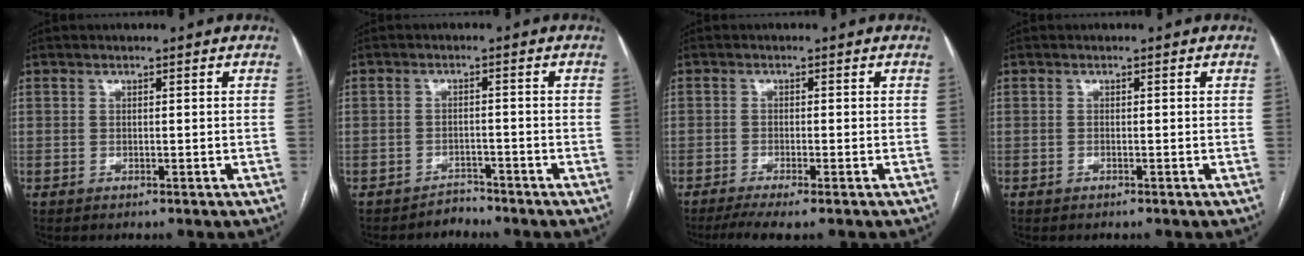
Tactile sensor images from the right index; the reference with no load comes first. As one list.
[{"total": 2.2, "force": [-2.0, 0.7, -0.6], "torque": [0.014, -0.001, -0.031]}, {"total": 4.9, "force": [-3.5, 0.1, 3.4], "torque": [-0.055, -0.009, -0.059]}, {"total": 0.0}]